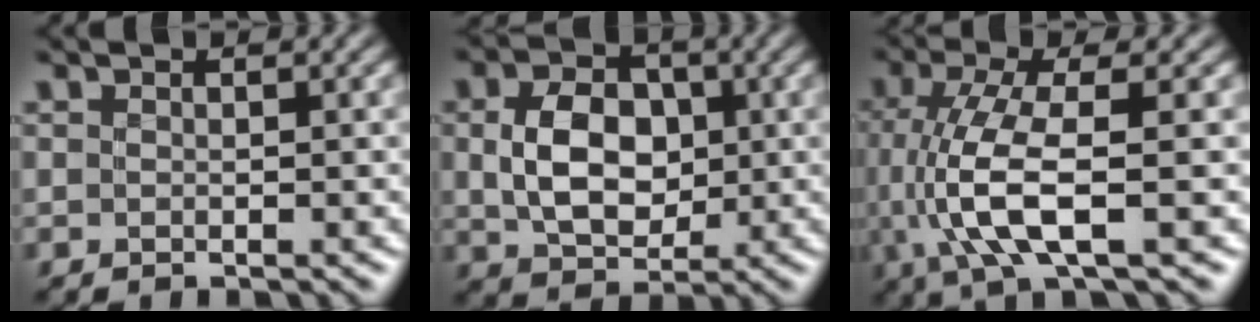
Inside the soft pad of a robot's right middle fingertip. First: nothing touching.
{"total": 6.0, "force": [0.0, 4.4, 4.1], "torque": [-0.080, -0.005, 0.003]}
{"total": 7.2, "force": [-1.3, 2.1, 6.8], "torque": [-0.155, -0.007, -0.020]}